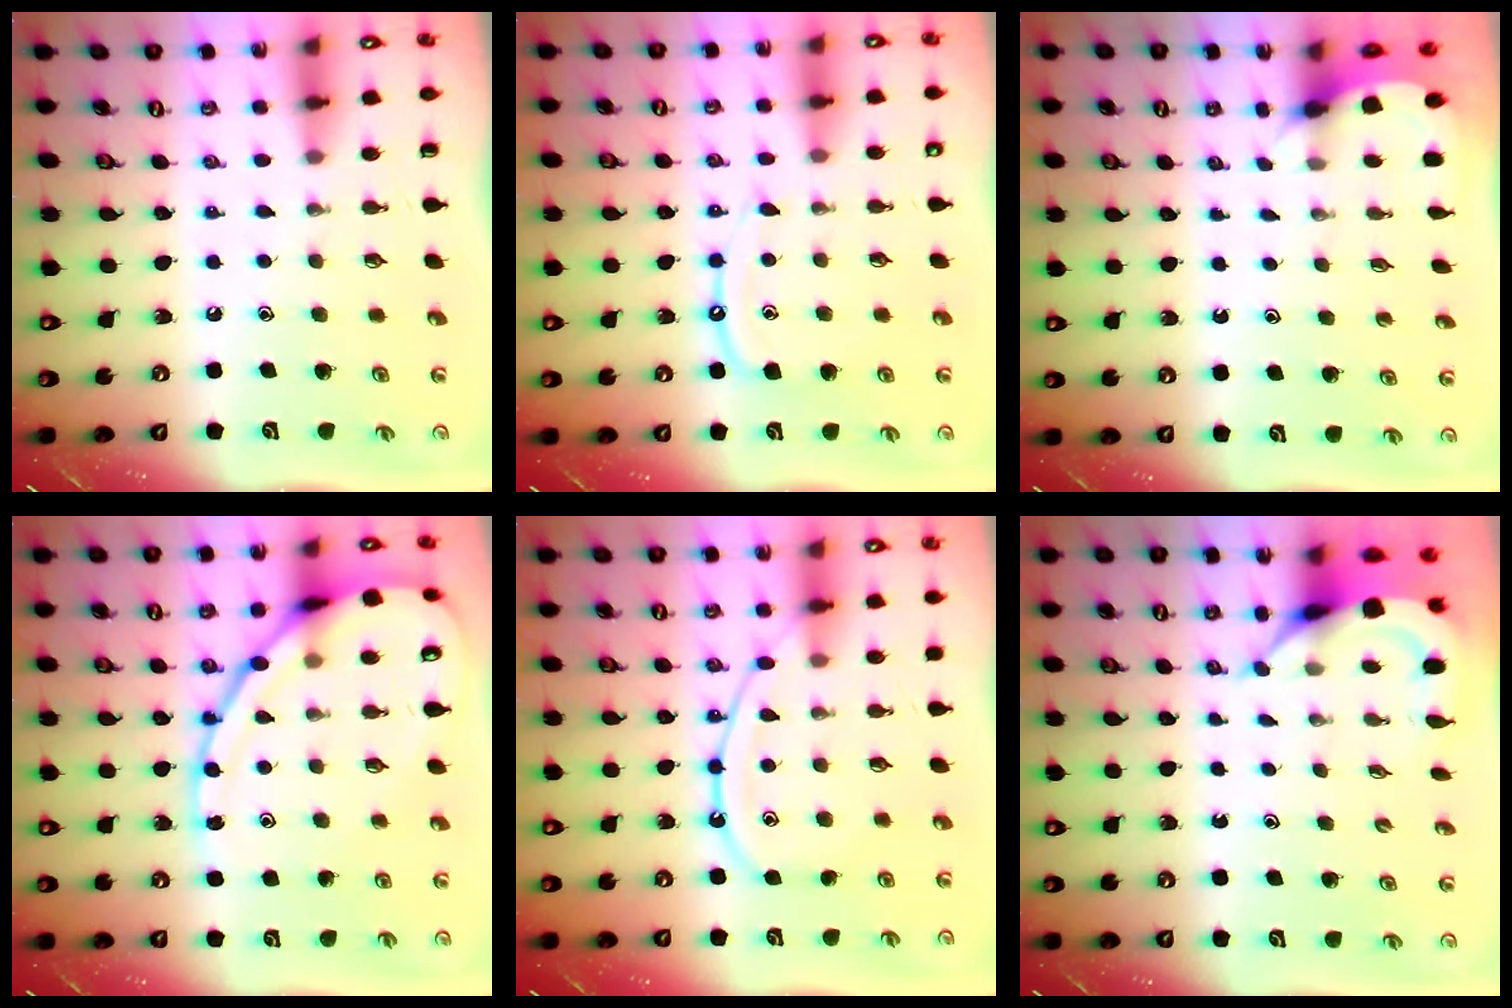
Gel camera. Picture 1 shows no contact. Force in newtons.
{"total": 9.1, "press": 9.1, "slide": 0.9}
{"total": 2.5, "press": 2.5, "slide": 0.1}
{"total": 16.4, "press": 16.3, "slide": 1.5}
{"total": 11.8, "press": 11.7, "slide": 0.9}
{"total": 6.2, "press": 6.2, "slide": 0.5}